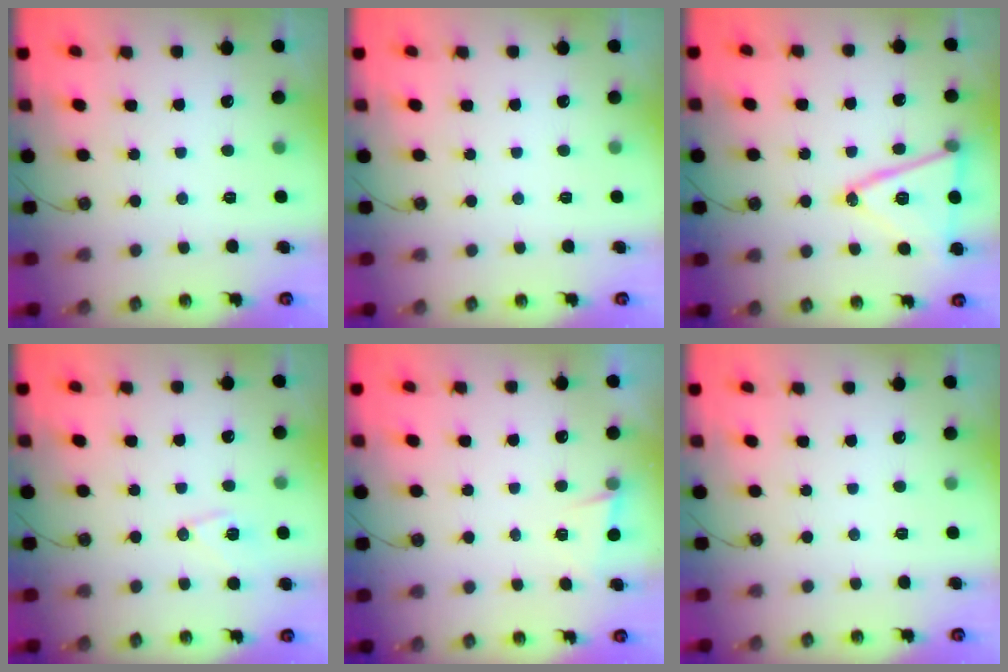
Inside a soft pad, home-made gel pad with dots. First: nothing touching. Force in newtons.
{"total": 0.0}
{"total": 16.2, "press": 15.8, "slide": 3.6}
{"total": 8.2, "press": 8.2, "slide": 0.8}
{"total": 2.7, "press": 2.6, "slide": 1.0}
{"total": 0.0}